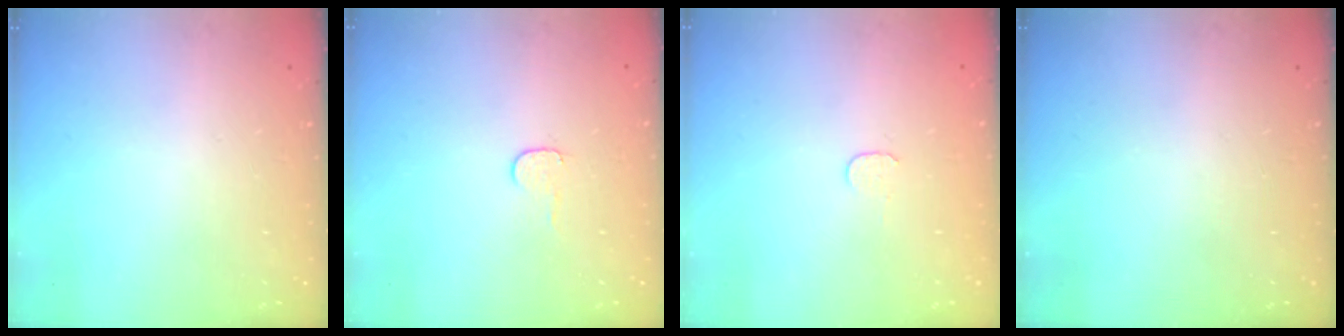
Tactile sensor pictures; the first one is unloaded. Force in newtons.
{"total": 4.0, "press": 4.0, "slide": 0.4}
{"total": 3.7, "press": 3.7, "slide": 0.3}
{"total": 0.0}